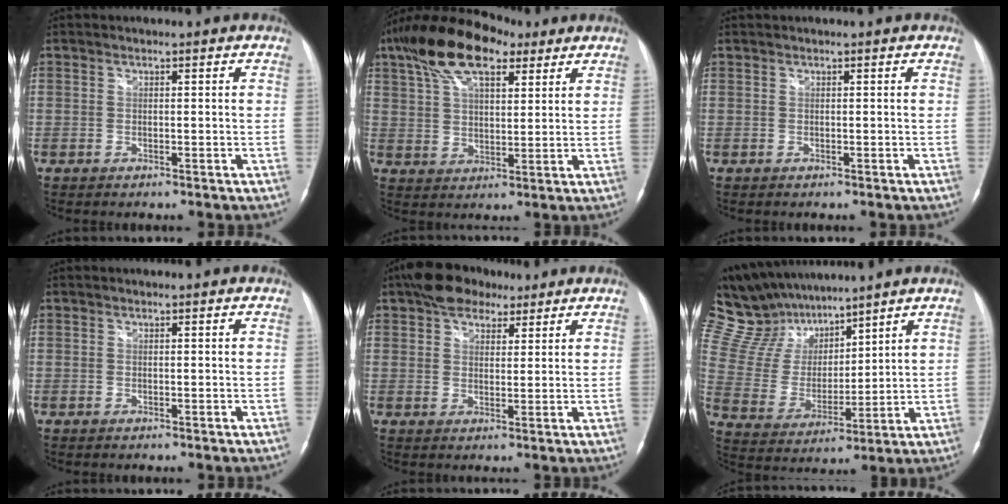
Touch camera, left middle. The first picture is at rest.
{"total": 14.3, "force": [8.9, 5.7, 9.7], "torque": [-0.195, 0.040, 0.164]}
{"total": 0.0}
{"total": 0.0}
{"total": 7.9, "force": [5.6, 4.2, 3.7], "torque": [-0.065, 0.021, 0.095]}
{"total": 14.7, "force": [12.6, 5.4, 5.3], "torque": [-0.120, 0.028, 0.247]}